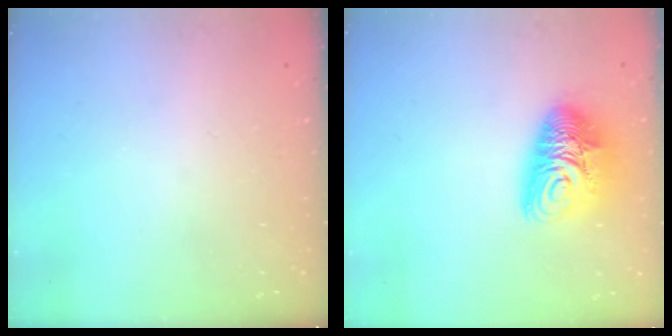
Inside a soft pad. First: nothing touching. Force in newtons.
{"total": 11.8, "press": 11.8, "slide": 1.3}